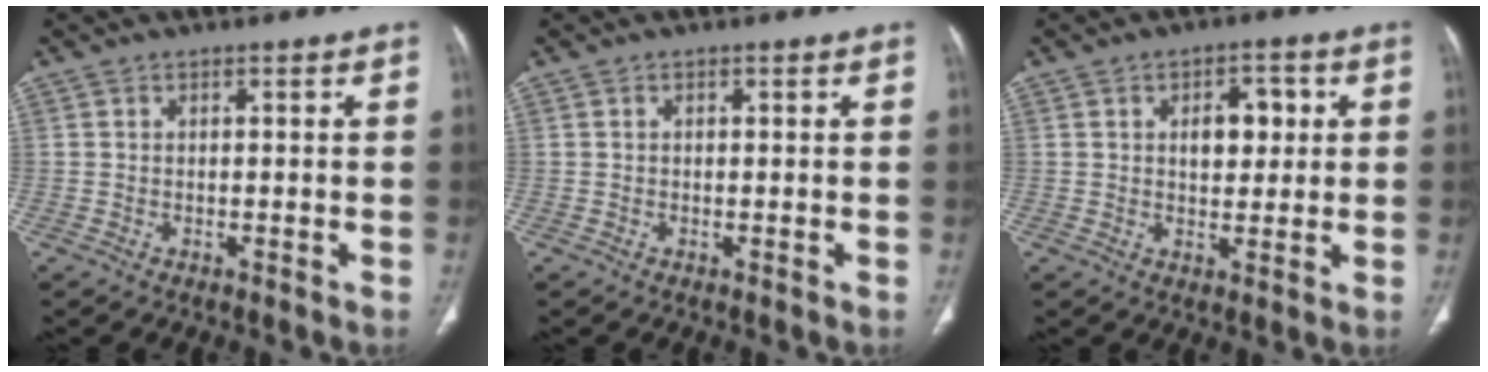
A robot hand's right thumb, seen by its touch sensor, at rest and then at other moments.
{"total": 0.0}
{"total": 6.6, "force": [1.5, 4.0, 5.0], "torque": [-0.044, 0.001, 0.022]}